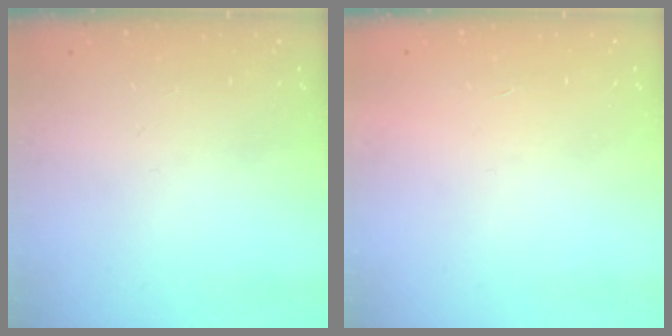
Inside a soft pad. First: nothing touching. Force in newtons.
{"total": 1.7, "press": 1.7, "slide": 0.1}